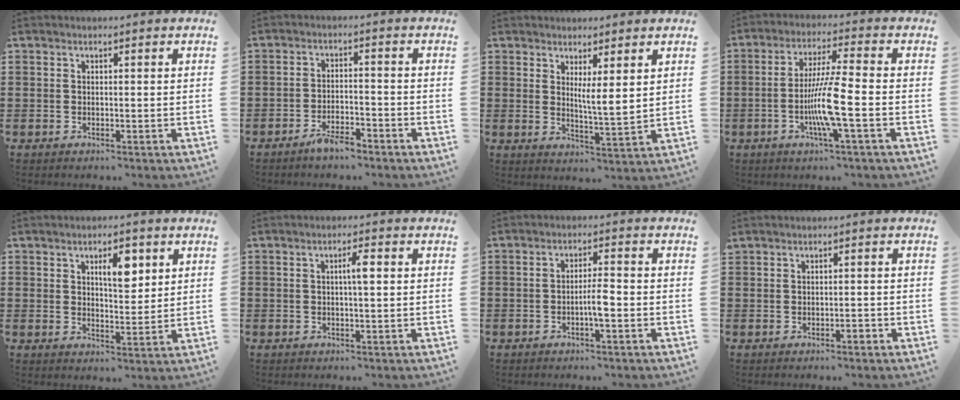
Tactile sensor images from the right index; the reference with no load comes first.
{"total": 3.5, "force": [-2.9, 0.9, 1.7], "torque": [-0.034, 0.009, -0.057]}
{"total": 3.9, "force": [2.2, 0.1, 3.2], "torque": [-0.053, -0.015, 0.033]}
{"total": 8.9, "force": [-2.5, 0.2, 8.5], "torque": [-0.170, -0.016, -0.054]}
{"total": 5.5, "force": [2.5, 2.2, 4.4], "torque": [-0.070, 0.002, 0.035]}
{"total": 2.6, "force": [0.4, 0.4, 2.5], "torque": [-0.049, 0.002, 0.003]}
{"total": 3.4, "force": [-1.1, 0.5, 3.2], "torque": [-0.056, 0.001, -0.020]}
{"total": 1.0, "force": [-0.6, 0.4, 0.7], "torque": [-0.015, 0.000, -0.012]}